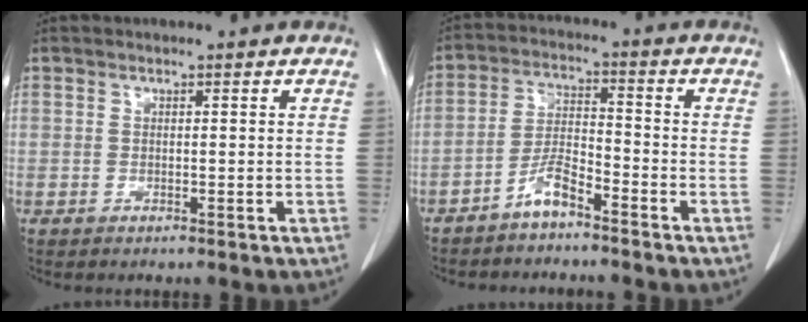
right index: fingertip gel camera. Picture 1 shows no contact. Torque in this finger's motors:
{"motor_torque": [0.59, -0.53, 0.18, 0.06]}